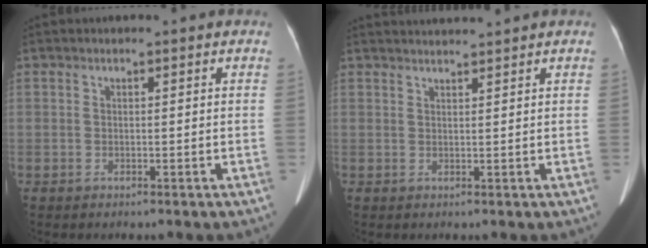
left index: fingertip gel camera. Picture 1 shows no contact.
{"total": 3.4, "force": [3.2, -0.9, 0.5], "torque": [-0.006, 0.017, 0.055]}